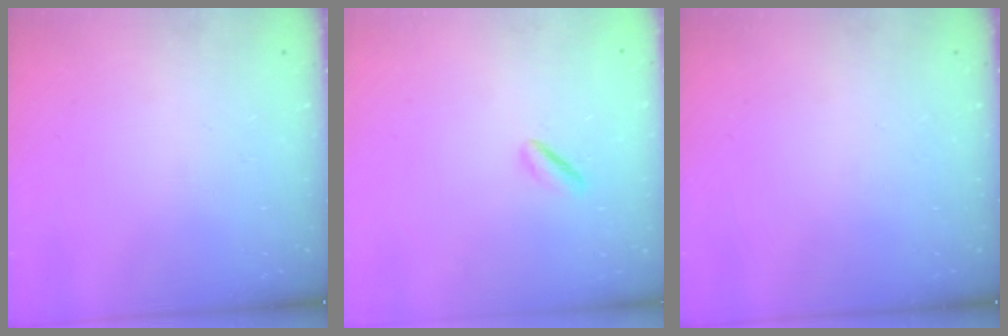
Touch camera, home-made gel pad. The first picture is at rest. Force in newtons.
{"total": 1.6, "press": 1.2, "slide": 0.9}
{"total": 0.0}